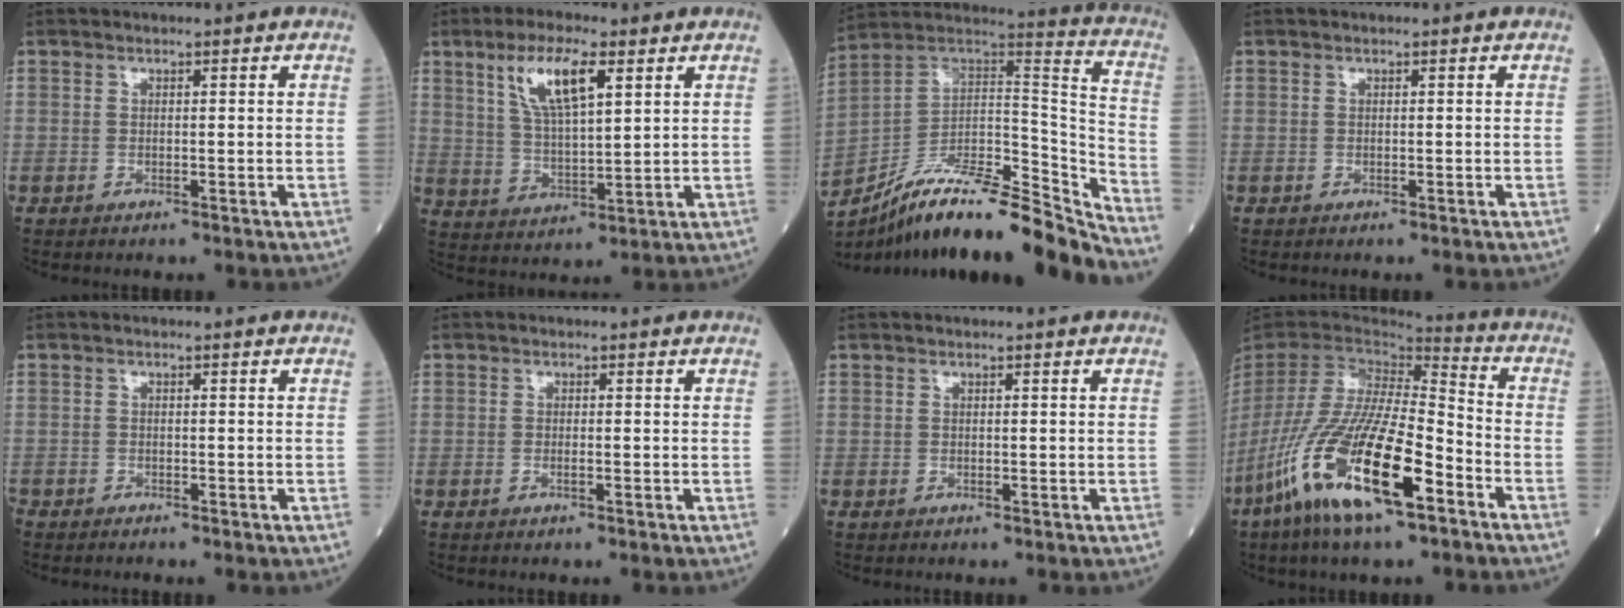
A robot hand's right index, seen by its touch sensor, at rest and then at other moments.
{"total": 9.4, "force": [4.6, 2.2, 7.9], "torque": [-0.156, 0.005, 0.091]}
{"total": 23.3, "force": [-19.1, 3.3, 12.8], "torque": [-0.182, 0.028, -0.318]}
{"total": 0.0}
{"total": 1.9, "force": [-1.7, 0.5, 0.6], "torque": [-0.010, -0.003, -0.026]}
{"total": 0.9, "force": [-0.4, 0.0, 0.8], "torque": [-0.017, -0.001, -0.007]}
{"total": 0.0}
{"total": 21.5, "force": [-11.0, 4.1, 18.0], "torque": [-0.385, -0.052, -0.208]}